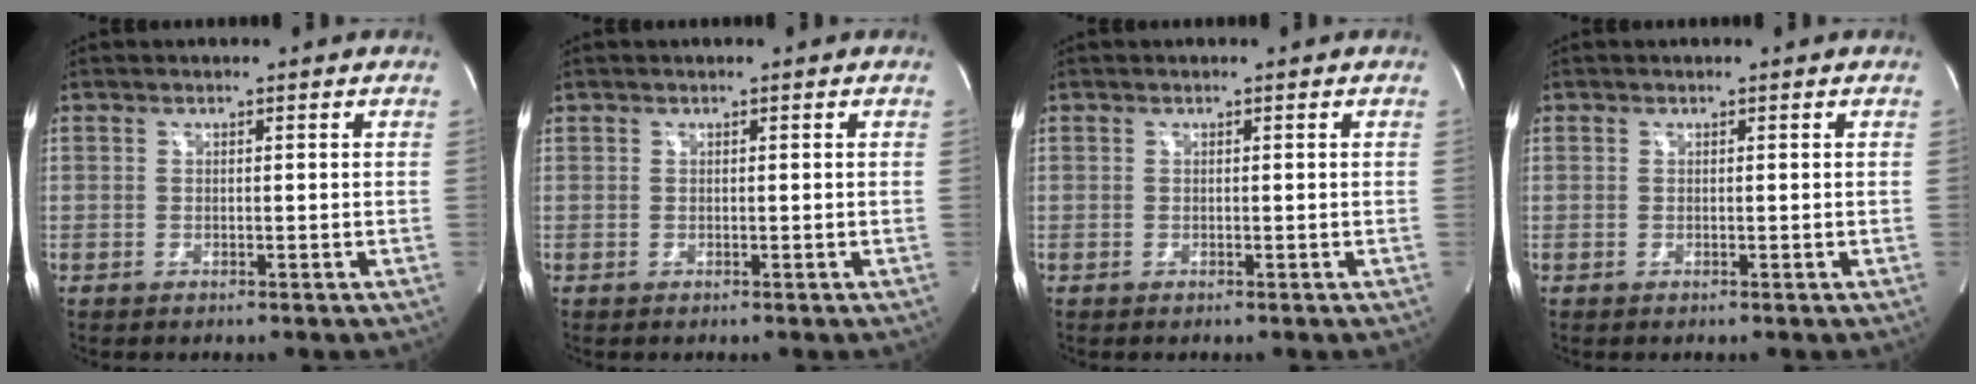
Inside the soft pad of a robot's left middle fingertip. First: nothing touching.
{"total": 0.0}
{"total": 0.0}
{"total": 0.0}